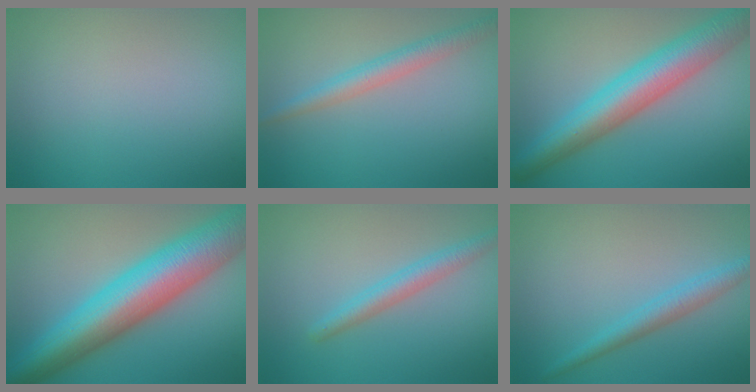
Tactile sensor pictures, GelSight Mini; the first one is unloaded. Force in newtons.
{"total": 2.9, "press": 2.9, "slide": 0.1}
{"total": 8.5, "press": 8.5, "slide": 0.2}
{"total": 12.8, "press": 12.8, "slide": 0.2}
{"total": 2.7, "press": 2.7, "slide": 0.1}
{"total": 2.5, "press": 2.5, "slide": 0.1}